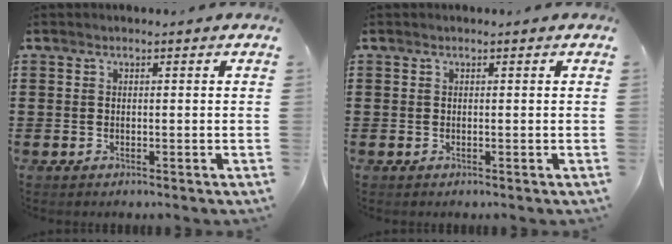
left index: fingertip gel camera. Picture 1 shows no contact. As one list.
[{"total": 0.0}]